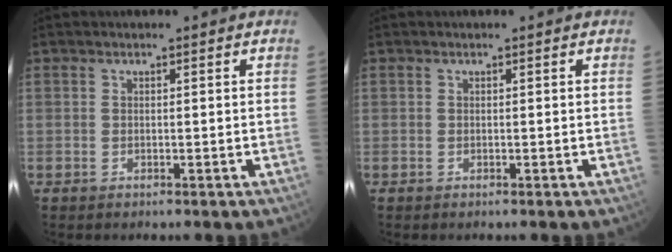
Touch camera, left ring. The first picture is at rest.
{"total": 0.0}